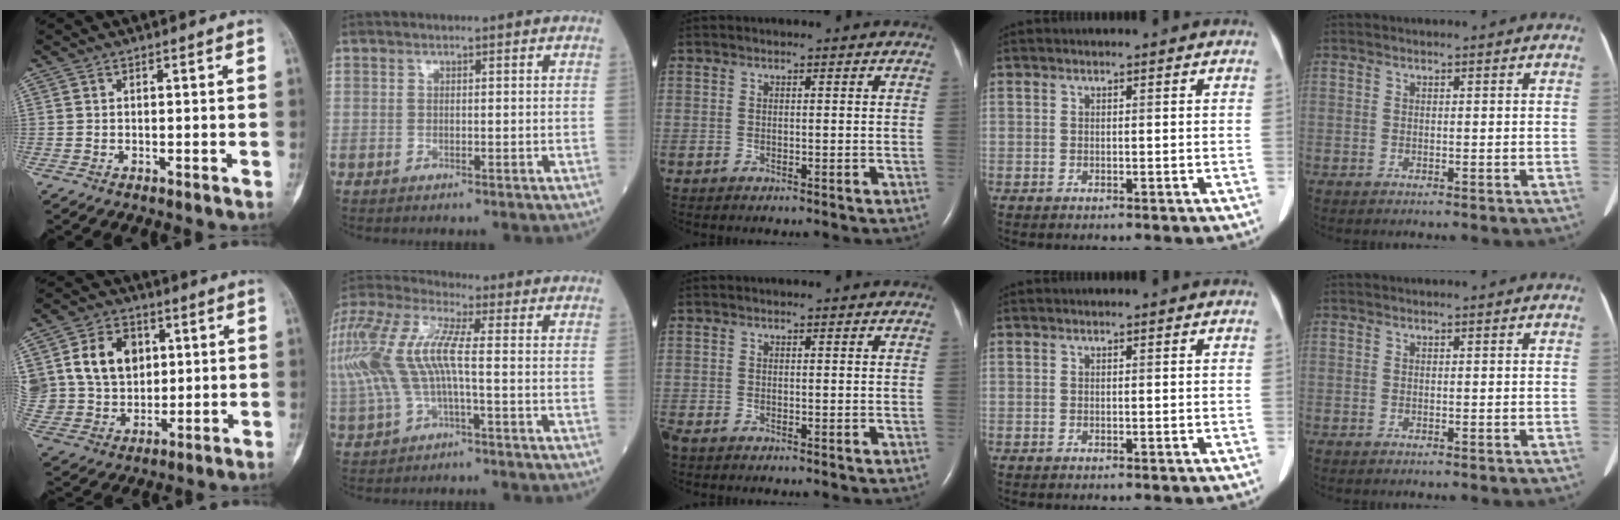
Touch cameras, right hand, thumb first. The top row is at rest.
{"thumb": {"total": 16.1, "force": [4.3, 12.7, 8.9], "torque": [-0.142, 0.002, 0.090]}, "index": {"total": 15.8, "force": [-0.1, 4.8, 15.1], "torque": [-0.357, 0.025, -0.005]}, "middle": {"total": 0.9, "force": [-0.8, 0.2, 0.4], "torque": [-0.017, -0.005, -0.015]}}